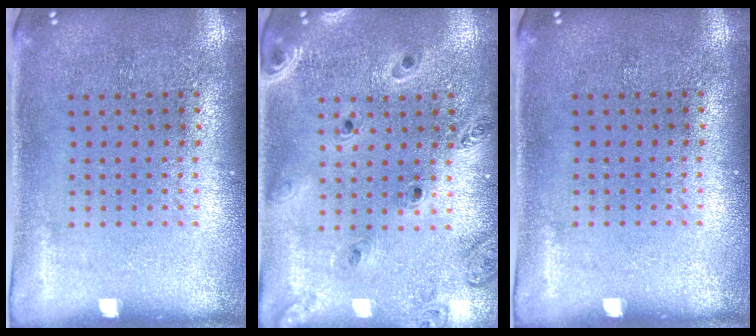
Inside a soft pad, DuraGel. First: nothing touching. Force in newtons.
{"total": 1.4, "press": 1.4, "slide": 0.2}
{"total": 0.0}